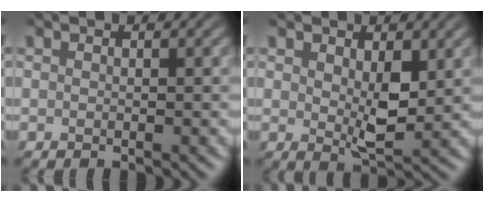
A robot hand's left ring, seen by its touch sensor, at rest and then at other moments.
{"total": 3.3, "force": [0.7, 1.6, 2.8], "torque": [-0.054, -0.006, 0.016]}